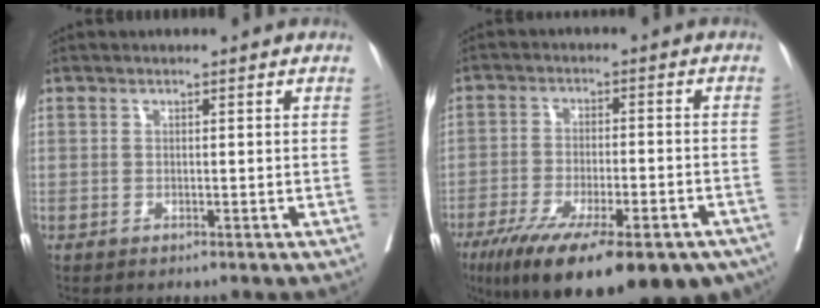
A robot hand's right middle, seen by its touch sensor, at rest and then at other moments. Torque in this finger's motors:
{"motor_torque": [1.33, -0.80, 0.47, 0.17]}